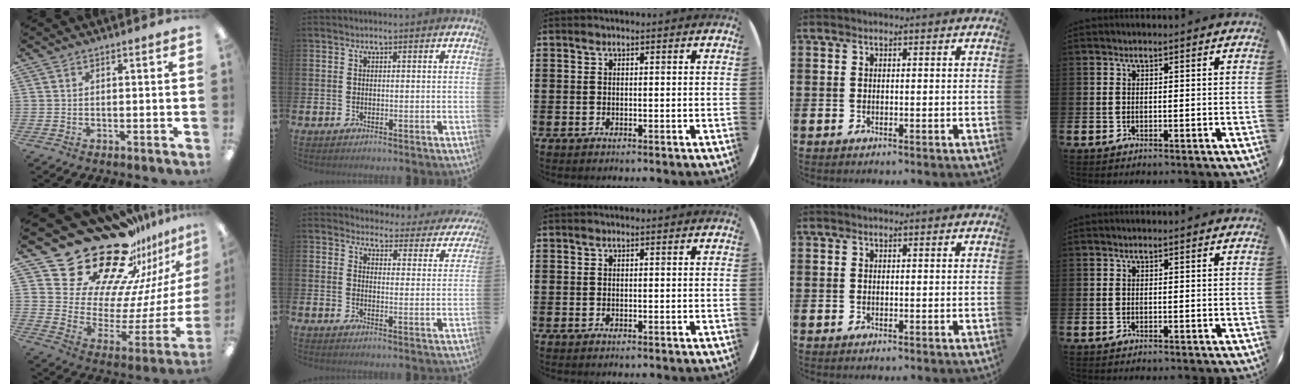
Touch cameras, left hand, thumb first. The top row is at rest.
{"thumb": {"total": 28.2, "force": [22.7, 12.7, 10.9], "torque": [-0.162, -0.184, 0.424]}, "index": {"total": 3.7, "force": [3.6, 1.1, 0.5], "torque": [-0.018, -0.039, 0.054]}}